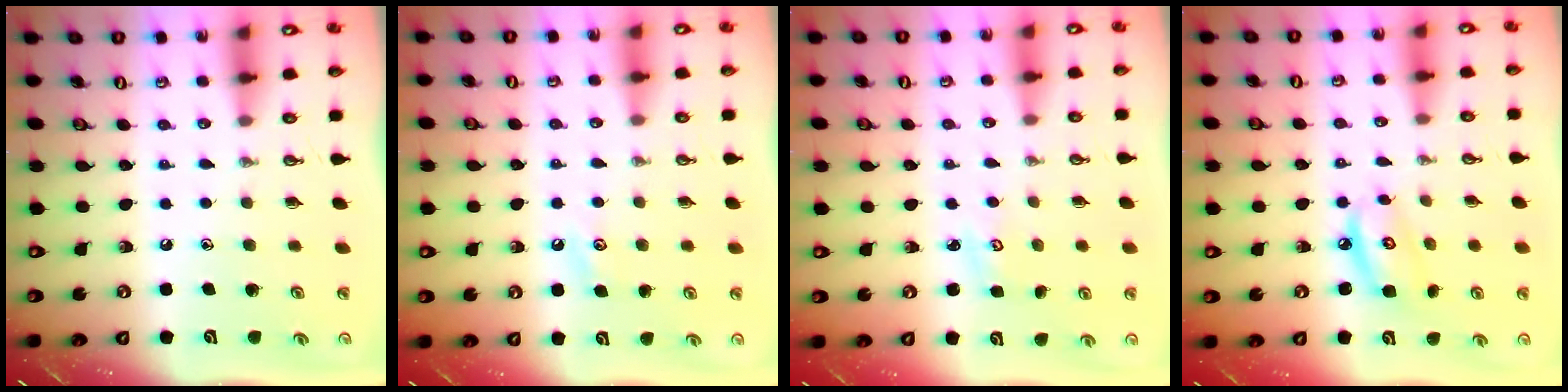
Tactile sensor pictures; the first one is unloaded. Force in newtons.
{"total": 2.8, "press": 2.7, "slide": 0.5}
{"total": 2.3, "press": 2.3, "slide": 0.4}
{"total": 6.4, "press": 6.4, "slide": 0.5}